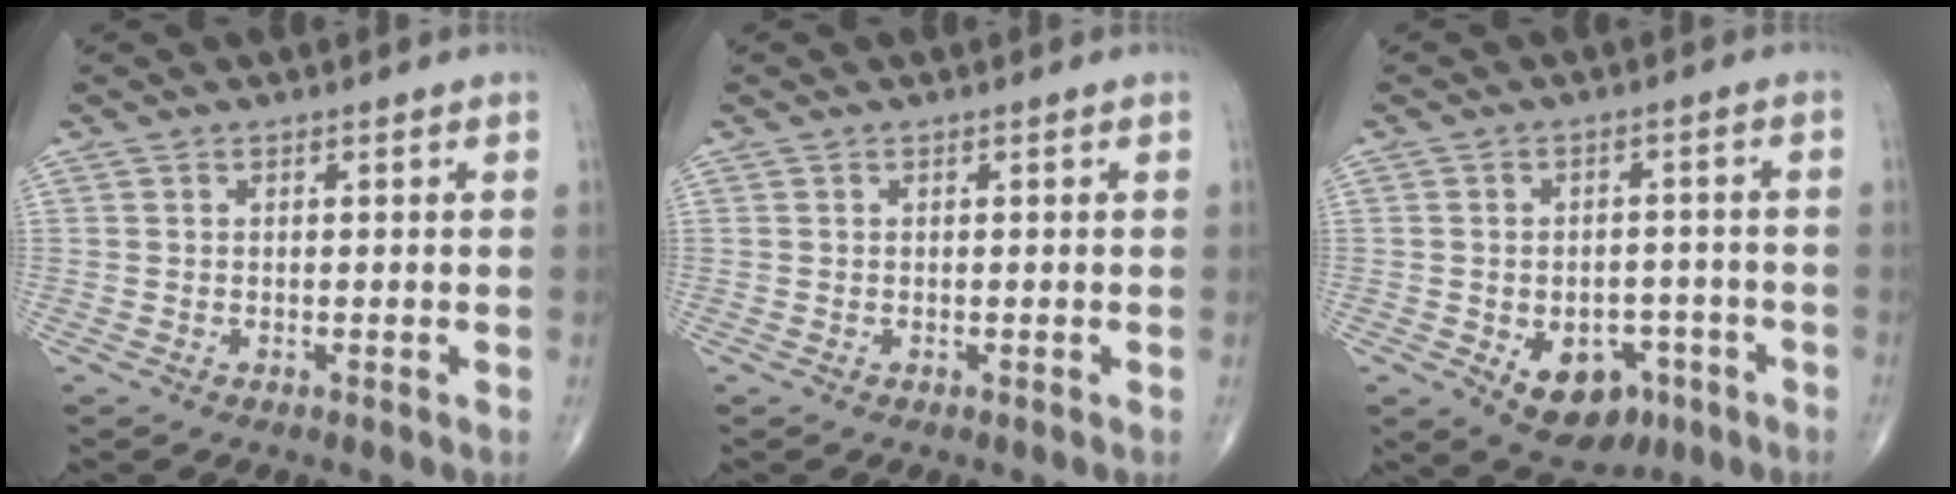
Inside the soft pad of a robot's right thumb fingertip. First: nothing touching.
{"total": 0.0}
{"total": 10.0, "force": [-4.2, 7.0, 5.9], "torque": [-0.060, 0.024, -0.046]}